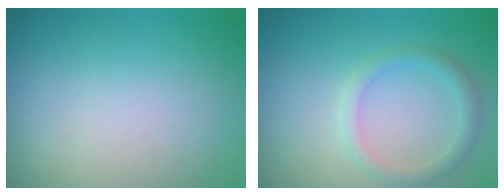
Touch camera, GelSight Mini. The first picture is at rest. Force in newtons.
{"total": 1.8, "press": 1.8, "slide": 0.1}